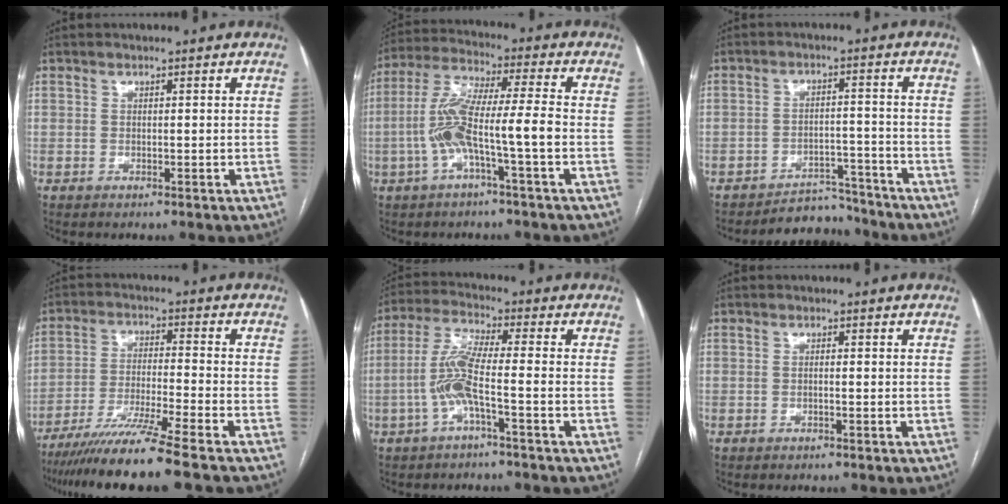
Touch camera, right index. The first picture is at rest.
{"total": 10.4, "force": [-2.7, 0.3, 10.1], "torque": [-0.210, 0.022, -0.056]}
{"total": 6.4, "force": [-6.1, 1.8, -0.6], "torque": [0.020, 0.028, -0.094]}
{"total": 12.5, "force": [-10.0, -2.1, 7.2], "torque": [-0.115, -0.037, -0.169]}
{"total": 7.4, "force": [-2.2, 0.1, 7.0], "torque": [-0.158, 0.012, -0.049]}
{"total": 0.5, "force": [-0.1, 0.0, 0.5], "torque": [-0.009, 0.001, -0.002]}